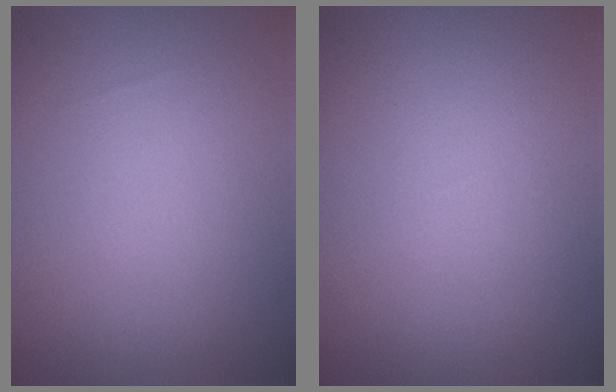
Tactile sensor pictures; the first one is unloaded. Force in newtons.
{"total": 0.0}